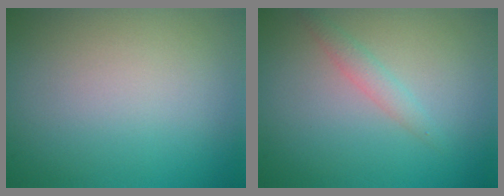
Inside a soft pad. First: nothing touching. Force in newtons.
{"total": 1.4, "press": 1.4, "slide": 0.1}